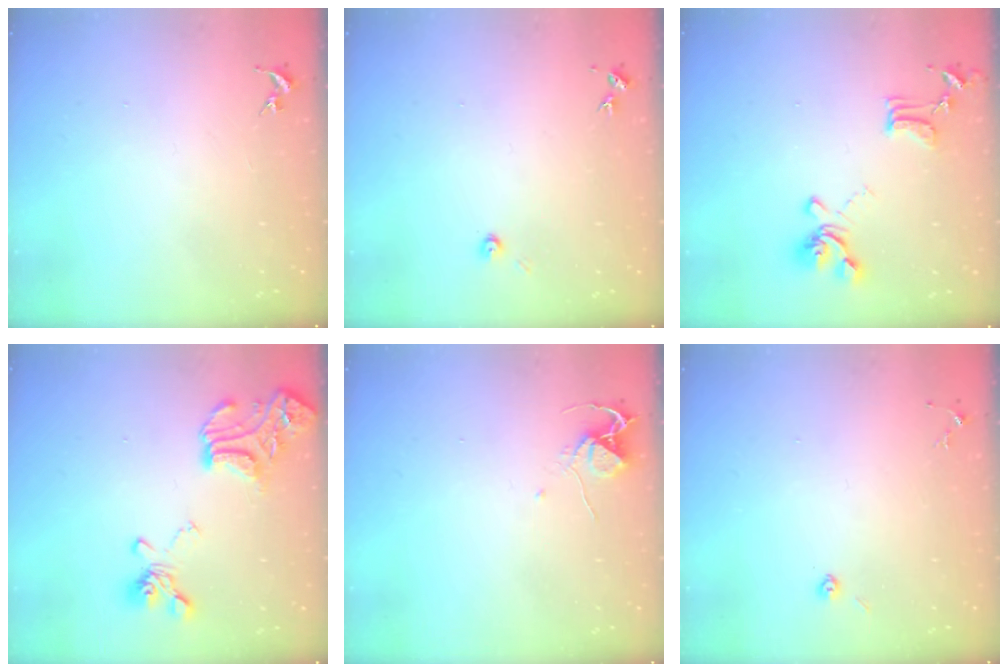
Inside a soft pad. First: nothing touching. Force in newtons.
{"total": 4.3, "press": 4.2, "slide": 0.6}
{"total": 15.1, "press": 15.1, "slide": 1.4}
{"total": 17.9, "press": 17.8, "slide": 1.8}
{"total": 5.9, "press": 5.9, "slide": 0.5}
{"total": 3.1, "press": 3.0, "slide": 1.0}